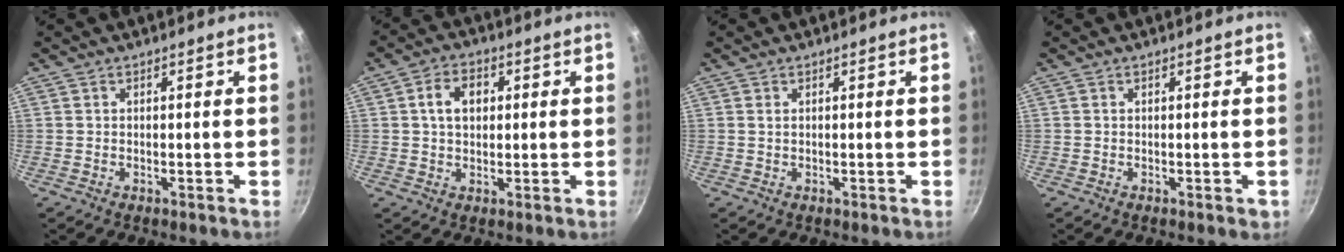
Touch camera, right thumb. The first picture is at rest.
{"total": 6.5, "force": [1.3, 4.6, 4.3], "torque": [-0.054, 0.009, 0.018]}
{"total": 0.6, "force": [0.3, 0.3, 0.5], "torque": [-0.010, 0.001, 0.006]}
{"total": 0.9, "force": [-0.1, 0.5, 0.8], "torque": [-0.006, 0.000, 0.000]}